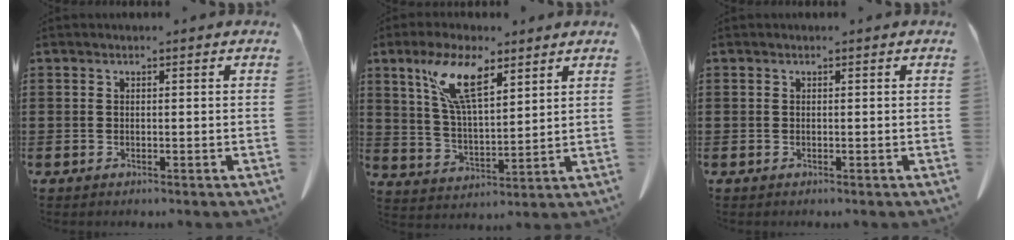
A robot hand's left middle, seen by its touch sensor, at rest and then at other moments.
{"total": 10.6, "force": [6.4, 3.5, 7.7], "torque": [-0.164, -0.004, 0.117]}
{"total": 0.0}